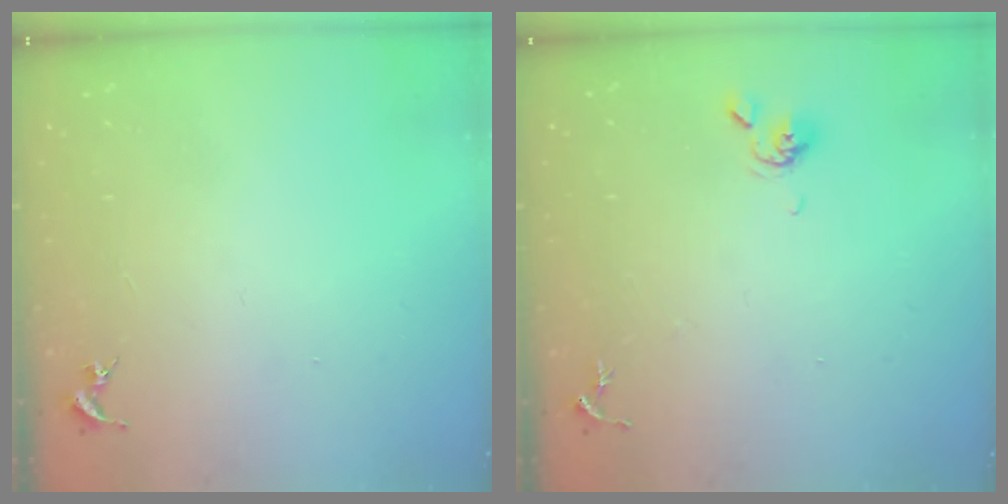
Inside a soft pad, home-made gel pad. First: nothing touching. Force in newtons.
{"total": 5.5, "press": 5.5, "slide": 0.7}